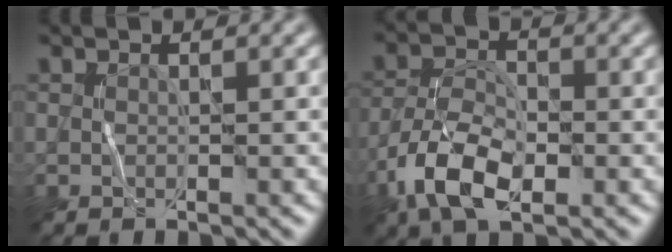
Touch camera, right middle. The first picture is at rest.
{"total": 6.6, "force": [-3.2, 3.2, 4.7], "torque": [-0.094, -0.002, -0.068]}